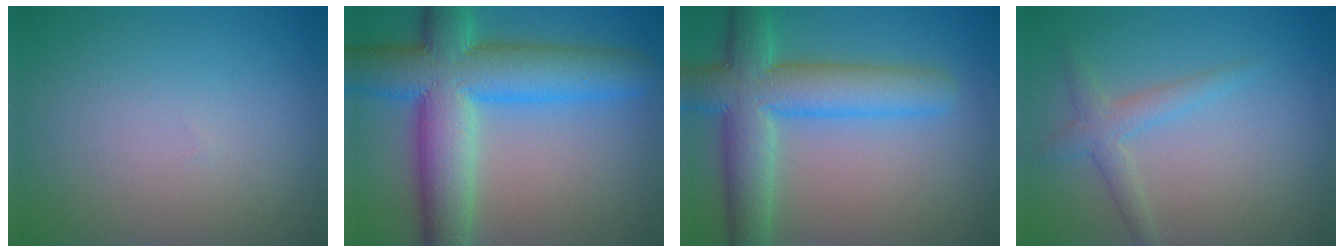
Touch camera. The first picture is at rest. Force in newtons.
{"total": 11.8, "press": 11.7, "slide": 0.3}
{"total": 8.3, "press": 8.3, "slide": 0.2}
{"total": 2.2, "press": 2.2, "slide": 0.1}